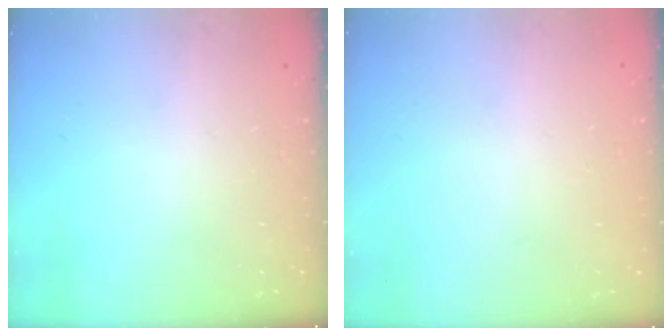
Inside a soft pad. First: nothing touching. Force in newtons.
{"total": 0.0}